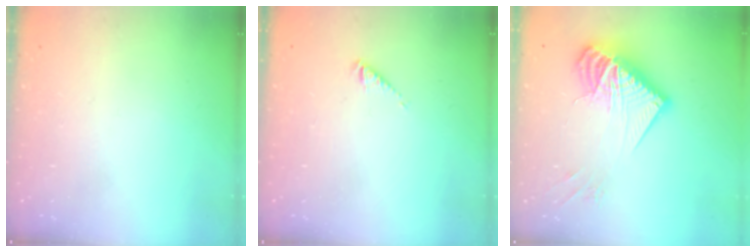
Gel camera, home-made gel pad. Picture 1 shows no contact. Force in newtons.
{"total": 1.1, "press": 1.0, "slide": 0.3}
{"total": 16.5, "press": 16.4, "slide": 1.6}